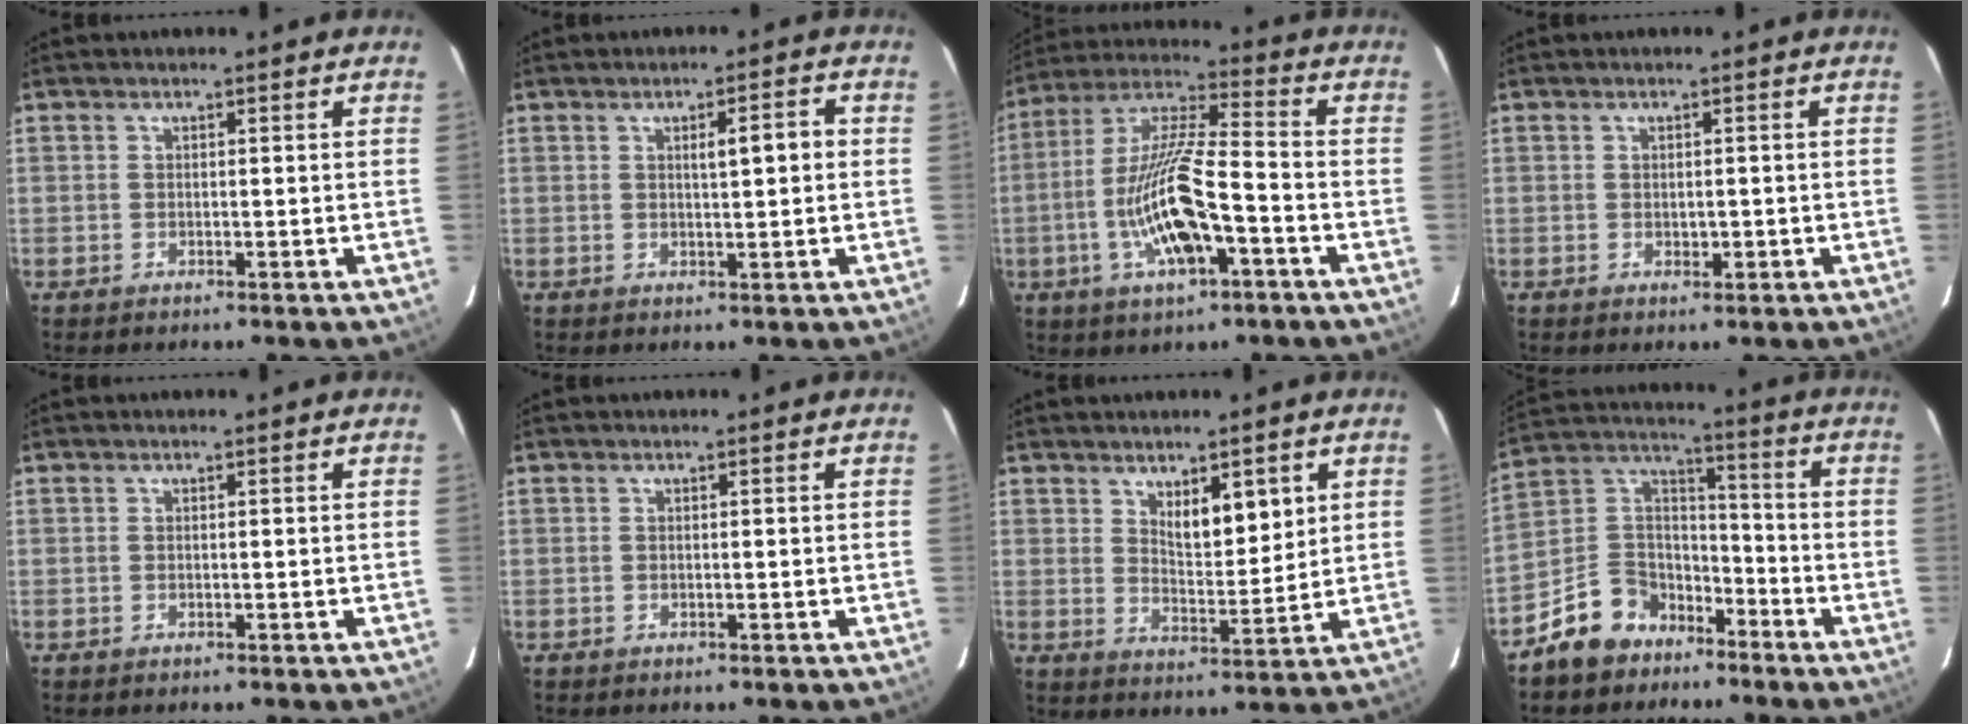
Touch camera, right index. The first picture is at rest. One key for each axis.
{"total": 3.5, "fx": 0.5, "fy": 0.6, "fz": 3.5, "tx": -0.055, "ty": 0.009, "tz": 0.009}
{"total": 14.9, "fx": -4.4, "fy": 2.9, "fz": 14.0, "tx": -0.280, "ty": 0.000, "tz": -0.076}
{"total": 1.3, "fx": -0.2, "fy": 0.7, "fz": 1.1, "tx": -0.018, "ty": -0.001, "tz": 0.001}
{"total": 0.0}
{"total": 0.0}
{"total": 6.5, "fx": 3.1, "fy": 1.6, "fz": 5.4, "tx": -0.093, "ty": -0.010, "tz": 0.056}
{"total": 10.5, "fx": -7.4, "fy": 6.9, "fz": 2.7, "tx": -0.064, "ty": 0.041, "tz": -0.139}